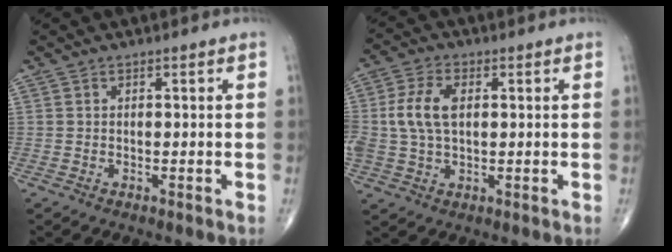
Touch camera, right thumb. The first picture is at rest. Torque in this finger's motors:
{"motor_torque": [0.73, 0.70, 1.13, 0.30, 0.31]}